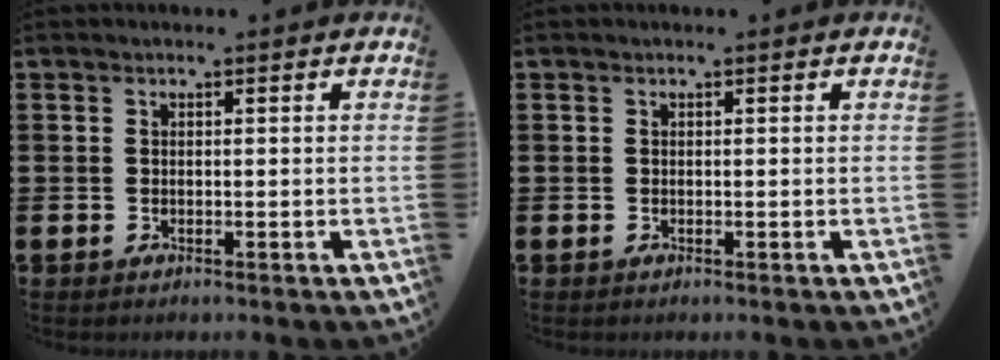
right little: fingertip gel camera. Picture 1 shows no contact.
{"total": 0.0}